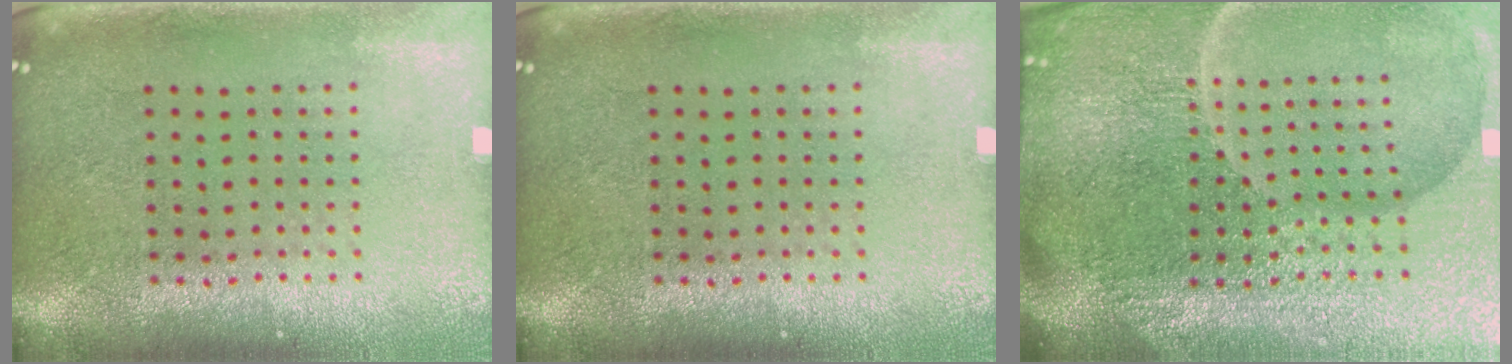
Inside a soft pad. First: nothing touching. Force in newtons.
{"total": 0.0}
{"total": 7.2, "press": 6.4, "slide": 3.4}